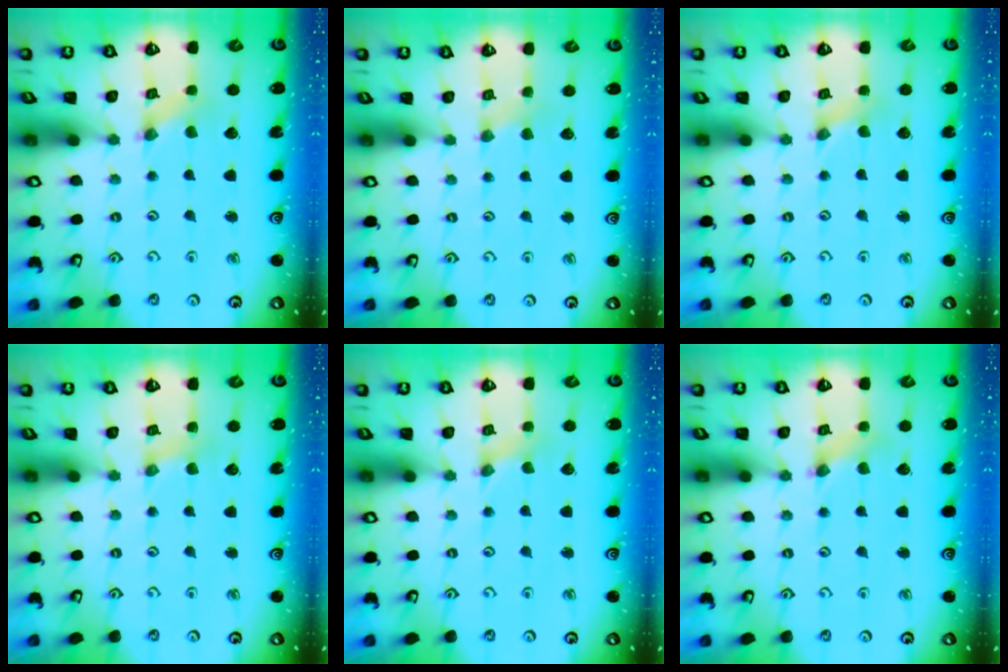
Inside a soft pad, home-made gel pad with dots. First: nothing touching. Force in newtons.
{"total": 1.6, "press": 1.5, "slide": 0.4}
{"total": 0.0}
{"total": 2.0, "press": 2.0, "slide": 0.3}
{"total": 0.0}
{"total": 2.5, "press": 2.5, "slide": 0.3}